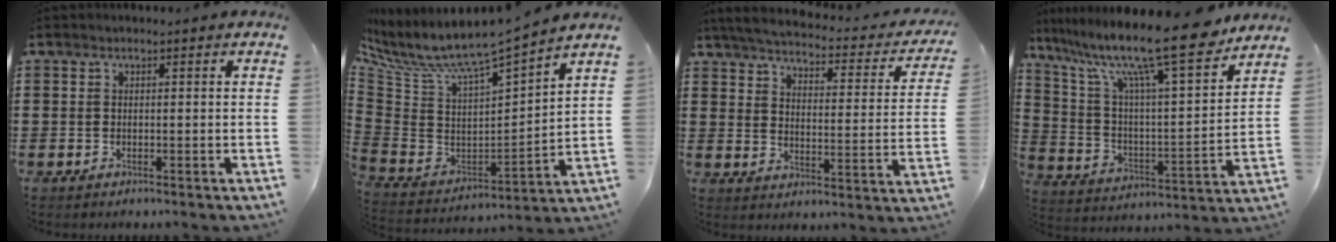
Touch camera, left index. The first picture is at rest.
{"total": 6.3, "force": [5.7, 0.3, 2.8], "torque": [-0.085, -0.059, 0.087]}
{"total": 4.2, "force": [3.9, 0.0, 1.7], "torque": [-0.057, -0.029, 0.060]}
{"total": 15.7, "force": [12.7, 1.1, 9.0], "torque": [-0.201, -0.077, 0.211]}